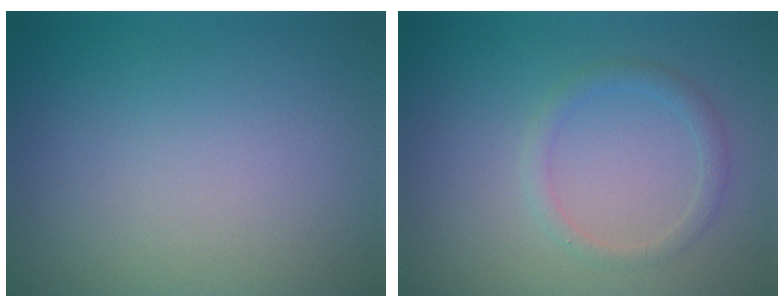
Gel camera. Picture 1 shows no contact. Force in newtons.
{"total": 1.4, "press": 1.4, "slide": 0.1}